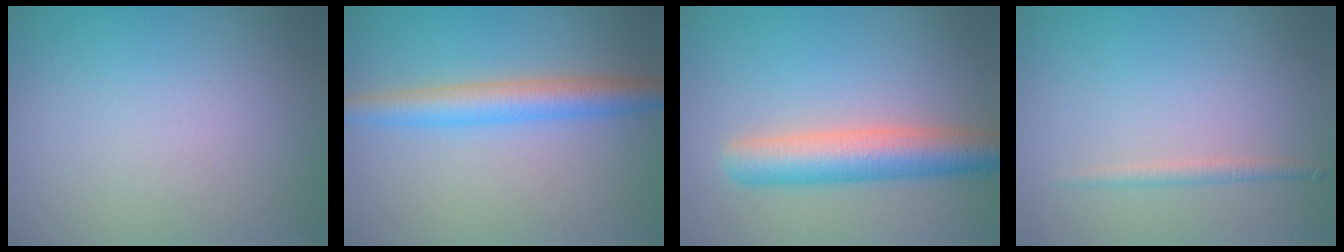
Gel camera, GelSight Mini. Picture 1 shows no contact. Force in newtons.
{"total": 3.9, "press": 3.9, "slide": 0.0}
{"total": 5.6, "press": 5.6, "slide": 0.1}
{"total": 1.1, "press": 1.1, "slide": 0.0}